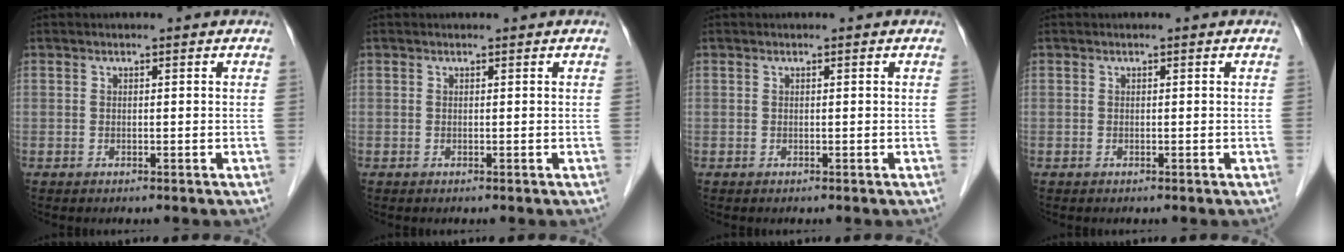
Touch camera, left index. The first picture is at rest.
{"total": 0.0}
{"total": 0.0}
{"total": 0.0}